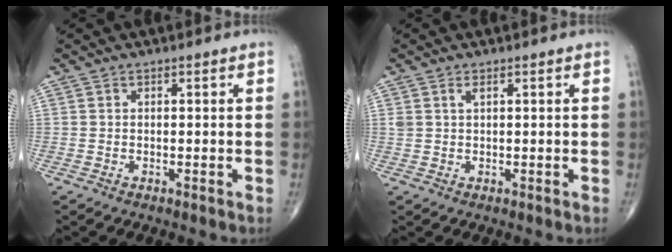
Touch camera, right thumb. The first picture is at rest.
{"total": 1.3, "force": [0.7, 0.5, 1.0], "torque": [-0.022, 0.006, 0.017]}